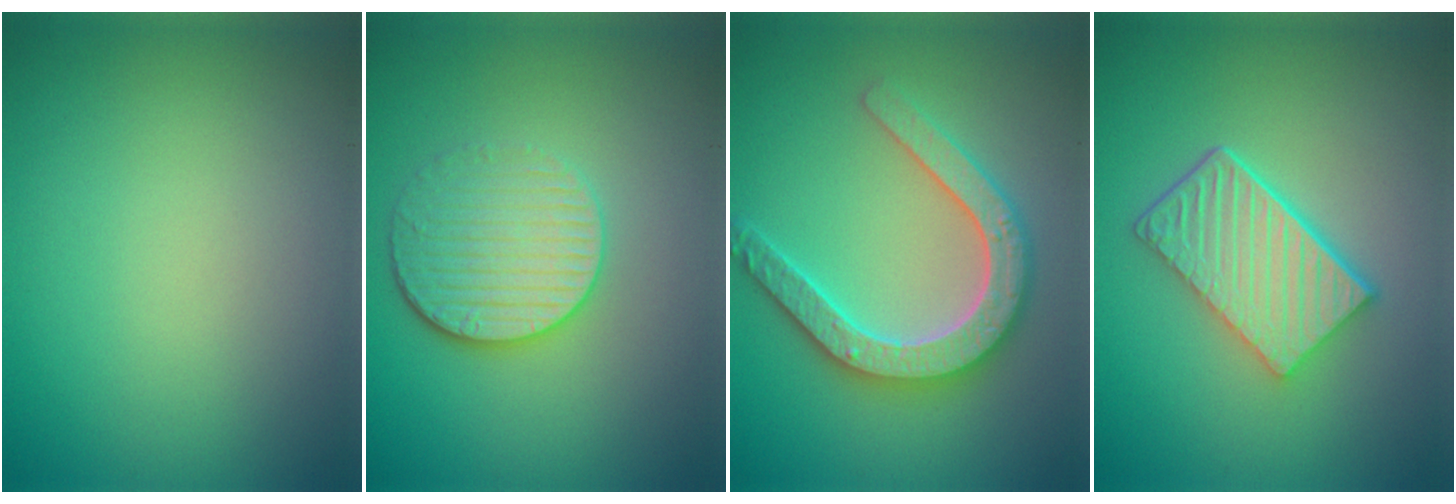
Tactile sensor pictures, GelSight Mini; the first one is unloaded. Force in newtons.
{"total": 4.0, "press": 3.4, "slide": 2.0}
{"total": 5.3, "press": 5.2, "slide": 0.9}
{"total": 6.1, "press": 4.5, "slide": 4.1}